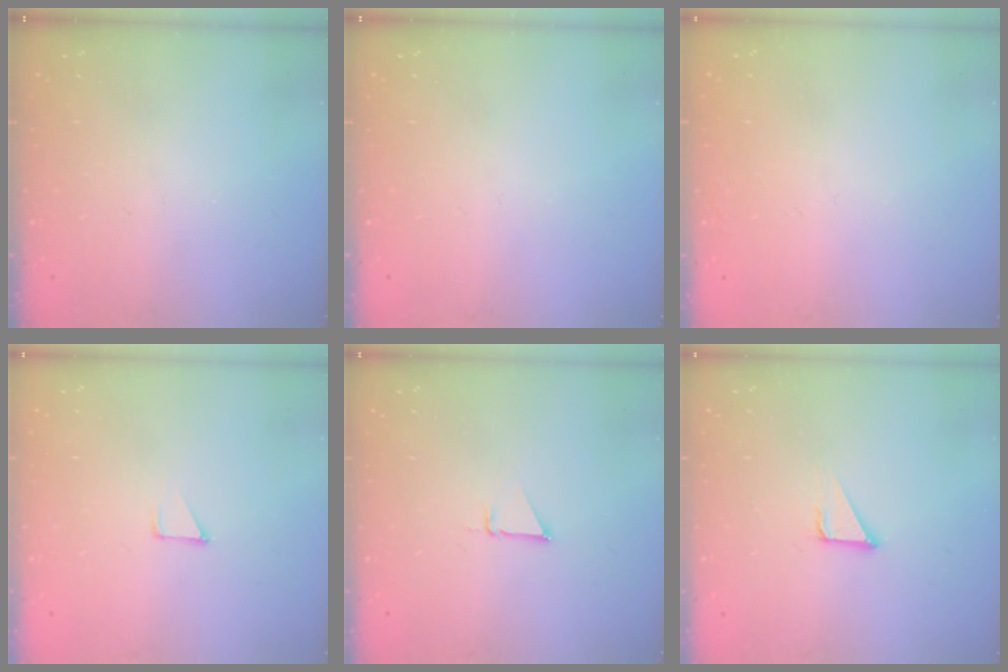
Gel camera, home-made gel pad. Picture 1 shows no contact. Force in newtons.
{"total": 0.0}
{"total": 1.6, "press": 1.5, "slide": 0.1}
{"total": 3.4, "press": 3.4, "slide": 0.3}
{"total": 2.5, "press": 2.5, "slide": 0.1}
{"total": 2.1, "press": 2.1, "slide": 0.1}